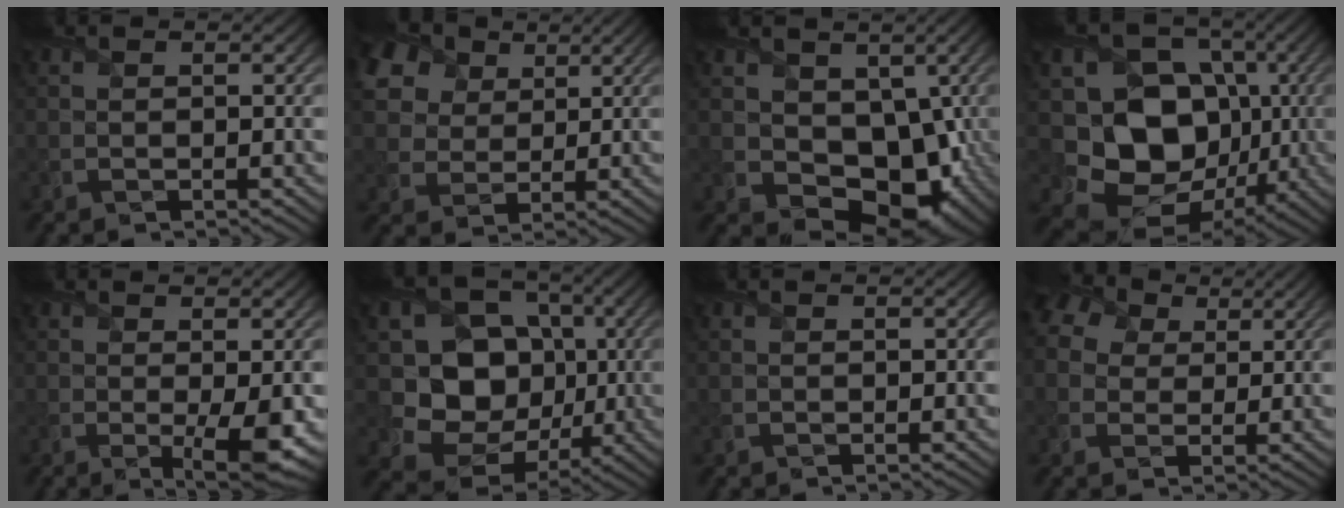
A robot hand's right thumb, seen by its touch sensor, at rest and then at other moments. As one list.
[{"total": 11.6, "force": [6.0, 7.9, 6.0], "torque": [-0.174, 0.031, 0.104]}, {"total": 9.6, "force": [0.1, 7.3, 6.2], "torque": [-0.111, -0.035, 0.009]}, {"total": 13.3, "force": [-1.1, 11.0, 7.4], "torque": [-0.138, -0.028, -0.025]}, {"total": 4.3, "force": [-0.6, 0.9, 4.2], "torque": [-0.073, -0.013, -0.007]}, {"total": 12.5, "force": [0.0, 11.1, 5.7], "torque": [-0.132, -0.015, -0.019]}, {"total": 0.0}, {"total": 8.3, "force": [3.5, 6.1, 4.3], "torque": [-0.135, 0.030, 0.054]}]